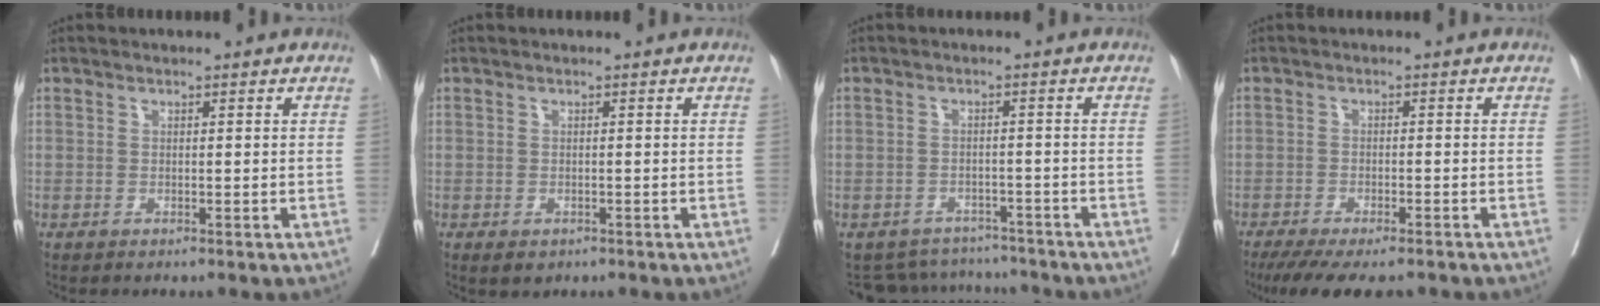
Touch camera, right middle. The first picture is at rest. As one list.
[{"total": 1.8, "force": [-1.1, 1.2, 0.9], "torque": [-0.013, -0.002, -0.008]}, {"total": 7.3, "force": [-6.9, 2.2, -0.7], "torque": [0.010, 0.019, -0.090]}, {"total": 11.0, "force": [-9.1, 2.6, 5.6], "torque": [-0.088, -0.021, -0.131]}]